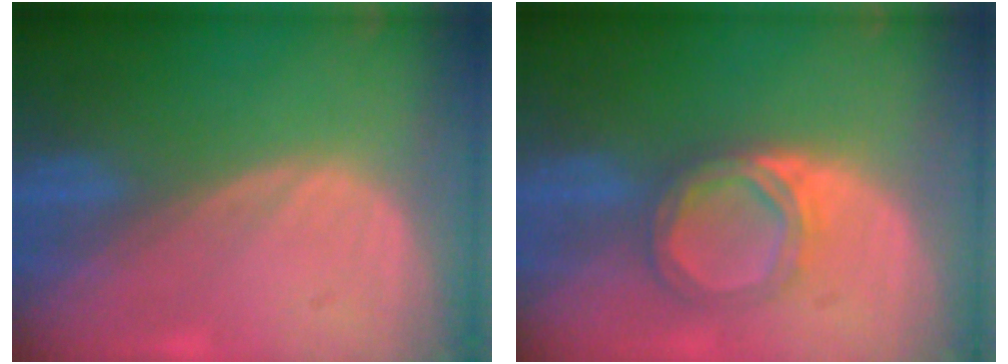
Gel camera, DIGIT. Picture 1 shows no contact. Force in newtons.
{"total": 5.1, "press": 5.0, "slide": 1.0}